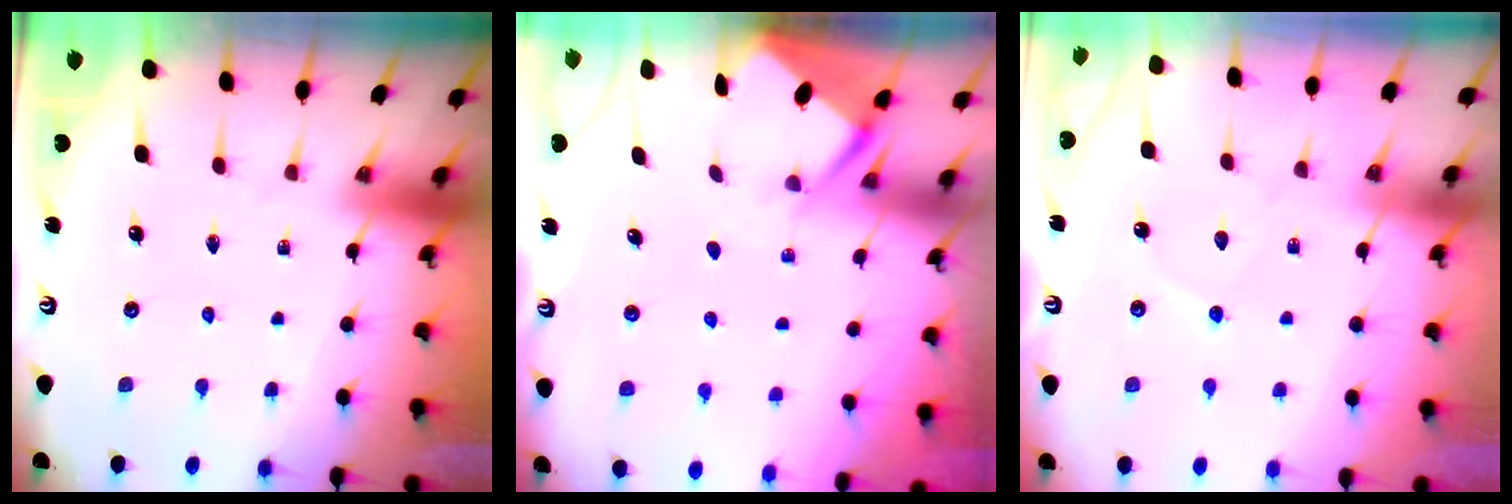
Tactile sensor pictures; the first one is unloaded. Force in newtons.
{"total": 2.8, "press": 2.7, "slide": 0.4}
{"total": 4.5, "press": 4.5, "slide": 0.6}